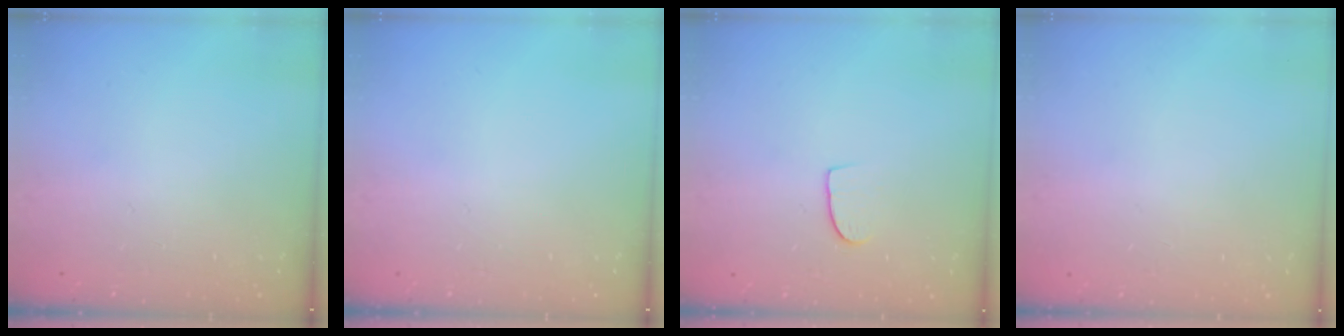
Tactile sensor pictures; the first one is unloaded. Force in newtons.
{"total": 0.0}
{"total": 6.1, "press": 6.1, "slide": 0.4}
{"total": 0.0}